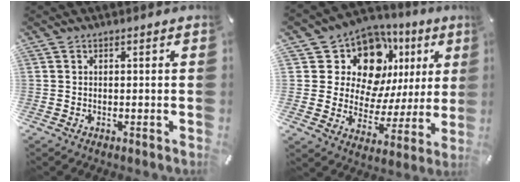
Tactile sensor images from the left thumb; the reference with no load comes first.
{"total": 14.4, "force": [7.8, 10.3, 6.3], "torque": [-0.102, -0.067, 0.140]}